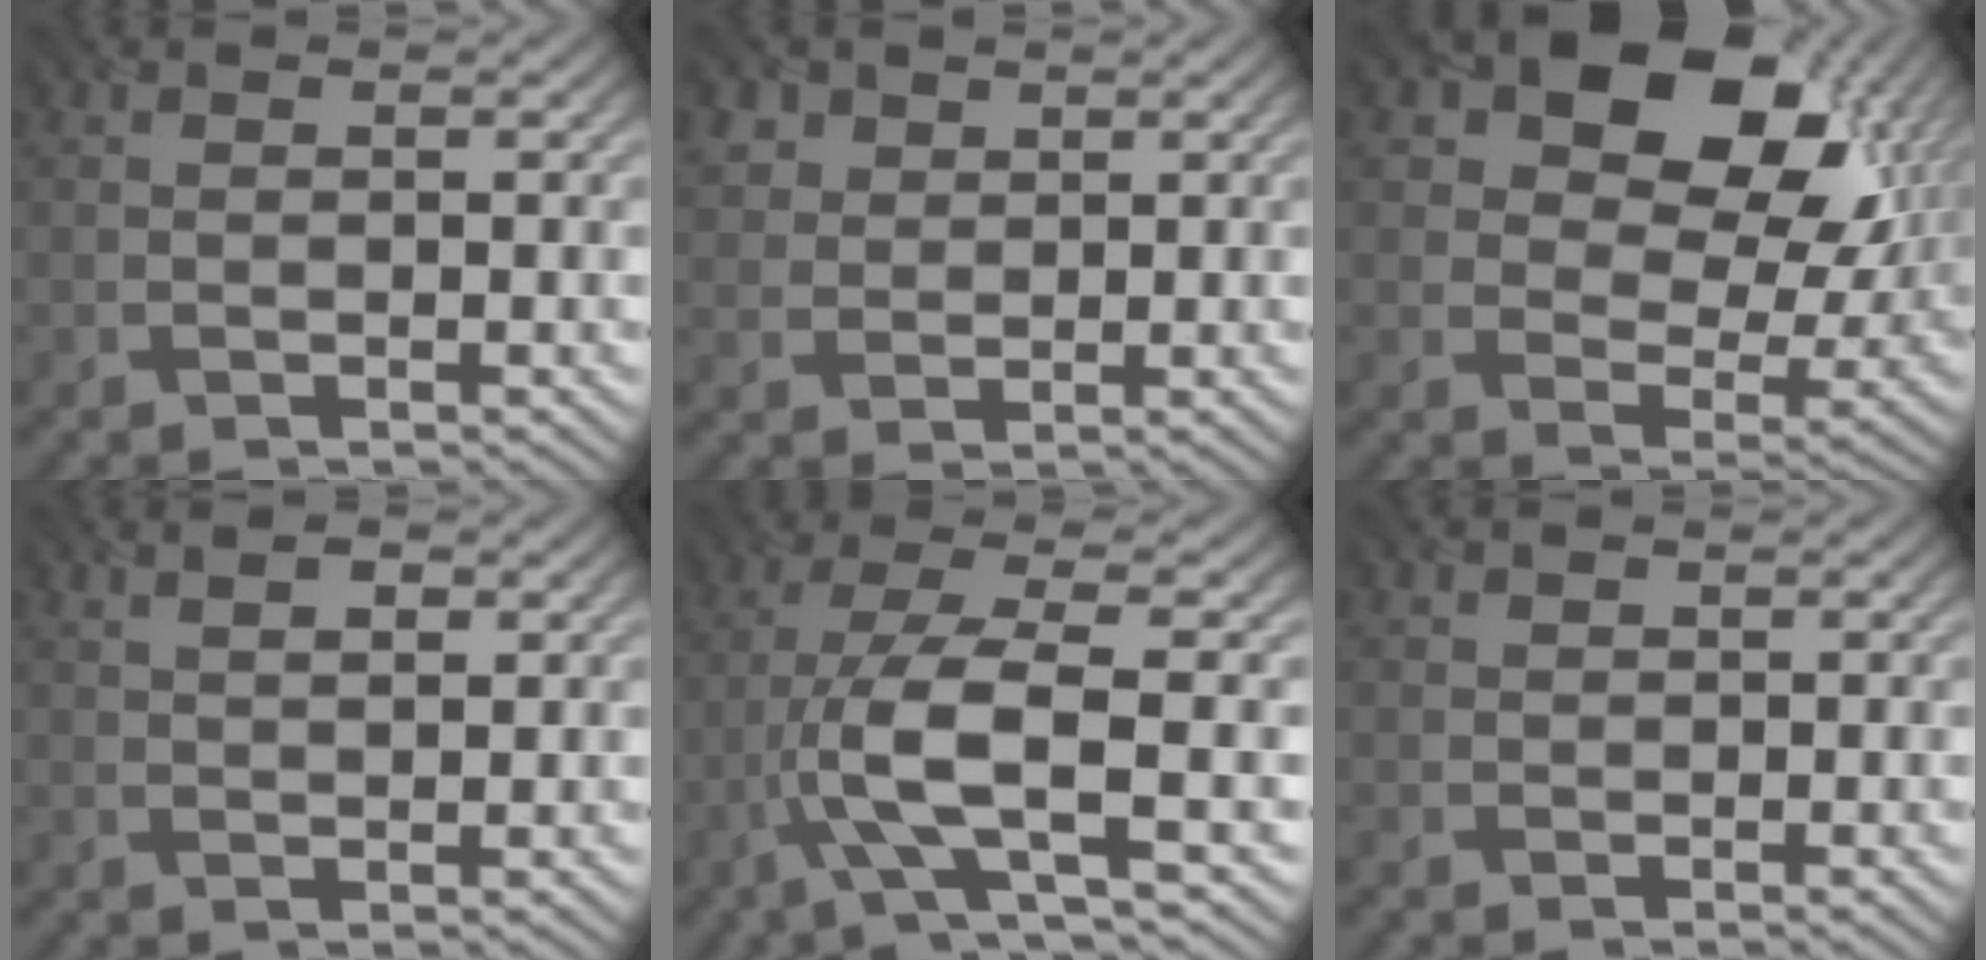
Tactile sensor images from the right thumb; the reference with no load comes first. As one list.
[{"total": 3.4, "force": [2.1, 2.5, 0.9], "torque": [-0.030, -0.006, 0.055]}, {"total": 17.0, "force": [7.2, 10.9, 10.9], "torque": [-0.164, 0.009, 0.115]}, {"total": 2.6, "force": [1.4, 1.0, 2.0], "torque": [-0.028, -0.006, 0.030]}, {"total": 7.9, "force": [-2.4, 1.6, 7.4], "torque": [-0.147, 0.011, -0.060]}, {"total": 0.5, "force": [0.2, 0.5, -0.1], "torque": [0.001, -0.001, 0.004]}]